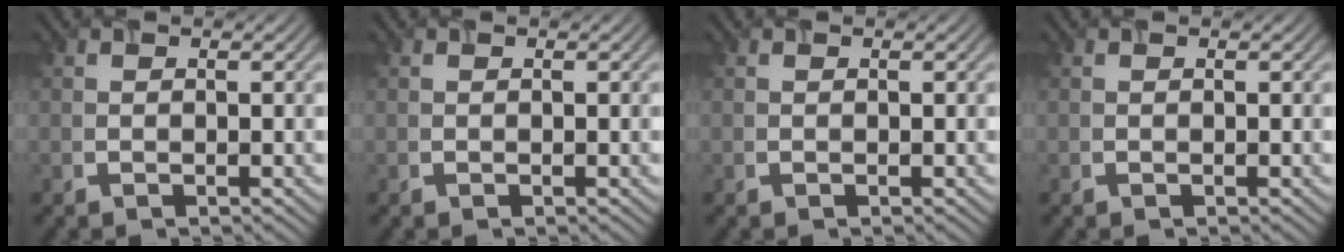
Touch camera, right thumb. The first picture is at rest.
{"total": 0.0}
{"total": 0.0}
{"total": 0.0}